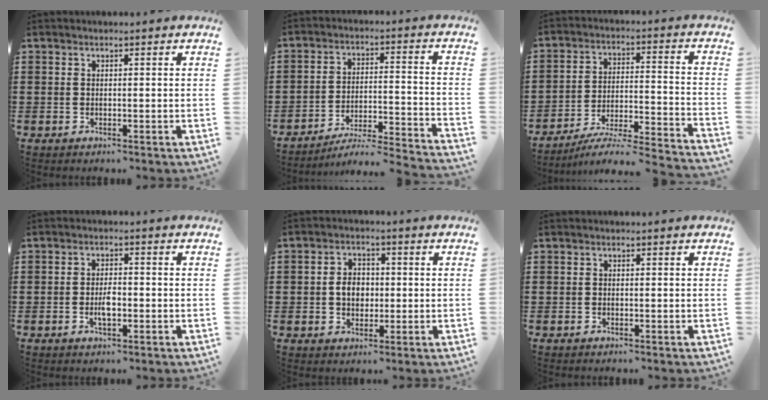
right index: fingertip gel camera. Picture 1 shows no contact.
{"total": 4.7, "force": [-4.4, -0.4, 1.6], "torque": [-0.033, -0.020, -0.092]}
{"total": 5.1, "force": [-4.6, -0.2, 2.1], "torque": [-0.038, -0.018, -0.093]}
{"total": 3.0, "force": [-0.7, 1.3, 2.6], "torque": [-0.055, 0.000, -0.014]}
{"total": 4.0, "force": [-0.2, 3.0, 2.6], "torque": [-0.049, 0.006, -0.010]}
{"total": 0.0}